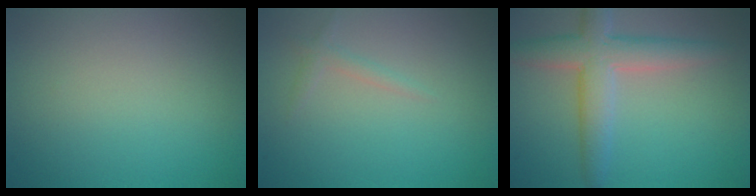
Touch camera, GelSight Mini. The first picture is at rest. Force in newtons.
{"total": 0.9, "press": 0.9, "slide": 0.1}
{"total": 4.9, "press": 4.9, "slide": 0.4}